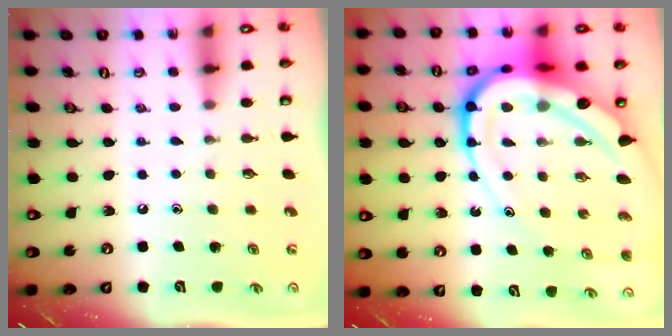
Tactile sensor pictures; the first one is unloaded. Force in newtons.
{"total": 22.8, "press": 22.6, "slide": 2.4}